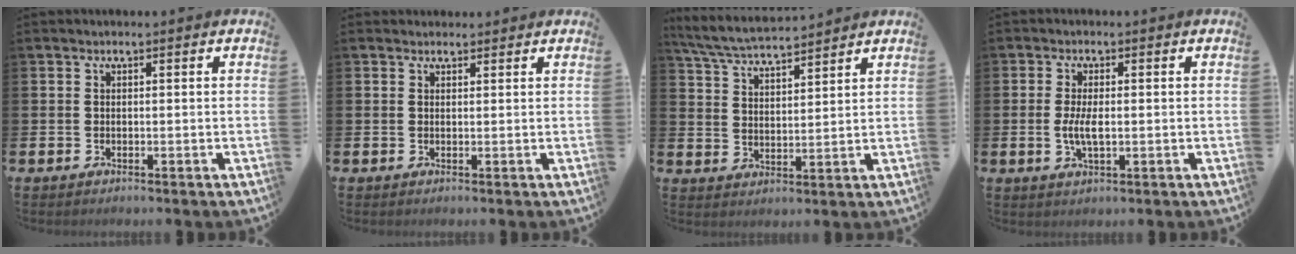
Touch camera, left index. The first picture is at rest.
{"total": 1.1, "force": [1.0, 0.5, 0.1], "torque": [0.019, -0.004, 0.014]}
{"total": 5.8, "force": [5.6, 0.6, 1.2], "torque": [-0.046, -0.031, 0.099]}
{"total": 3.5, "force": [-0.2, 1.3, 3.2], "torque": [-0.064, -0.001, -0.007]}